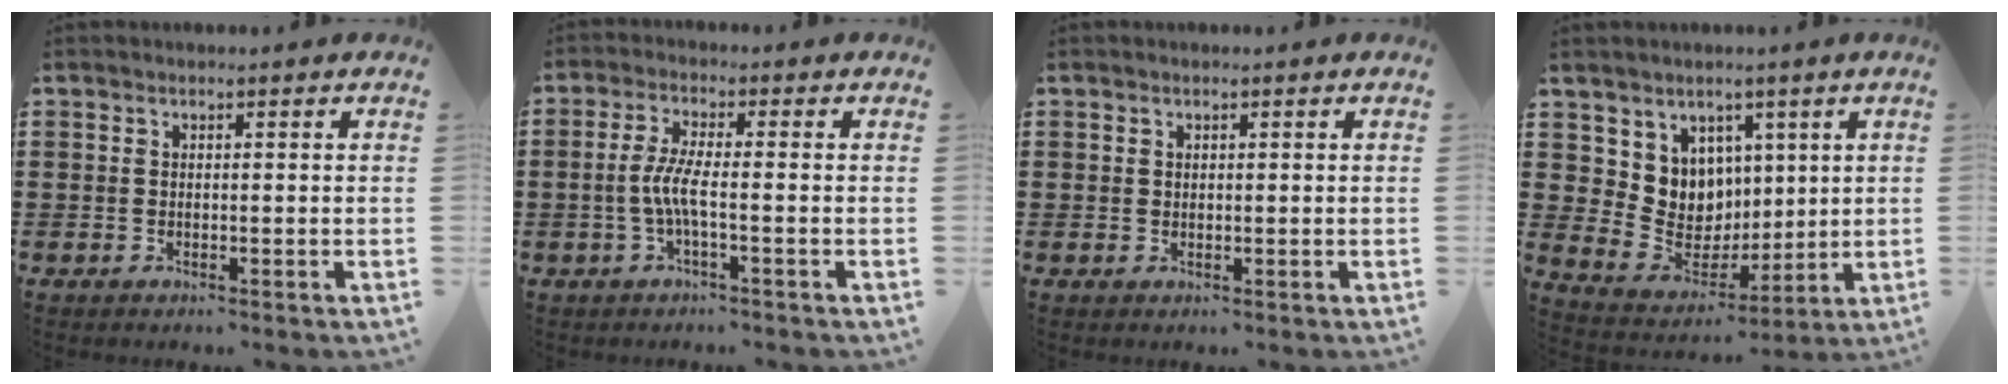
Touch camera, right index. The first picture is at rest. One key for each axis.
{"total": 4.6, "fx": -1.2, "fy": 0.4, "fz": 4.4, "tx": -0.109, "ty": -0.011, "tz": -0.034}
{"total": 0.5, "fx": 0.3, "fy": 0.4, "fz": 0.1, "tx": -0.003, "ty": 0.001, "tz": 0.007}
{"total": 7.6, "fx": 3.5, "fy": 6.8, "fz": 0.3, "tx": -0.047, "ty": -0.038, "tz": 0.072}